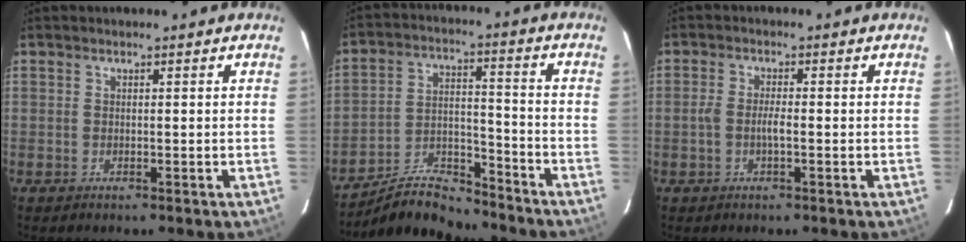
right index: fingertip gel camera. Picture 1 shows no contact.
{"total": 10.9, "force": [-10.0, 3.0, 3.0], "torque": [-0.068, 0.025, -0.173]}
{"total": 2.8, "force": [-0.8, 0.7, 2.5], "torque": [-0.056, 0.004, -0.018]}